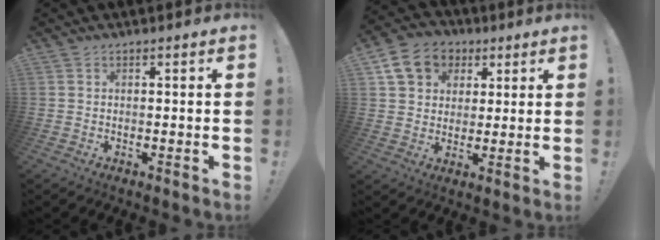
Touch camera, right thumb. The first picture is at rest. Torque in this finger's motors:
{"motor_torque": [-0.32, 0.81, 0.30, -0.19, 0.25]}